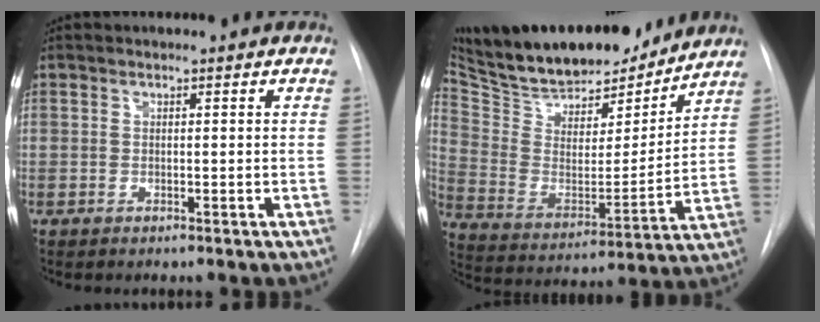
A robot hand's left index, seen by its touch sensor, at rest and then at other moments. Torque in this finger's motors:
{"motor_torque": [-0.19, -0.78, 0.31, 0.06]}